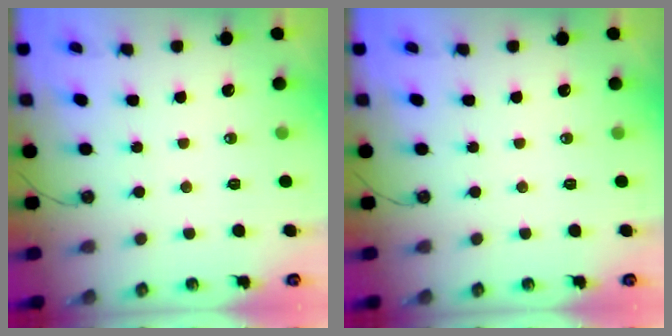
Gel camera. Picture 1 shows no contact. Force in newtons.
{"total": 0.0}